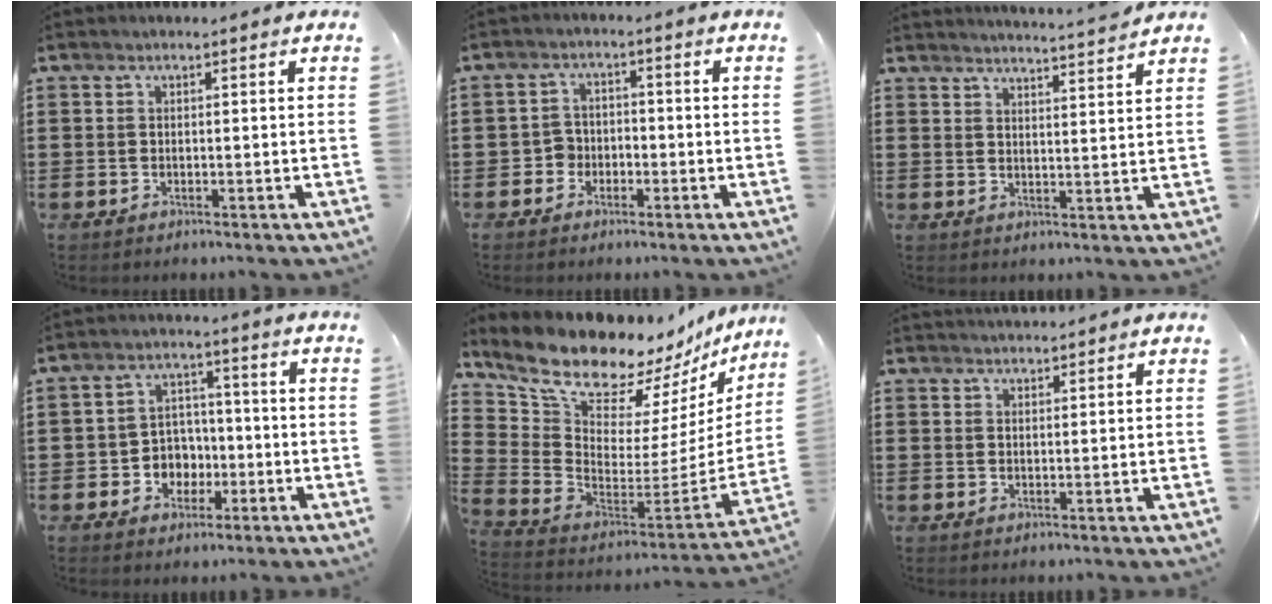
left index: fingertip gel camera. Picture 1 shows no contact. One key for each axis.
{"total": 2.9, "fx": -1.8, "fy": 2.2, "fz": 0.6, "tx": -0.021, "ty": 0.006, "tz": -0.040}
{"total": 3.5, "fx": 3.4, "fy": -0.8, "fz": 0.4, "tx": -0.020, "ty": -0.021, "tz": 0.060}
{"total": 5.1, "fx": -1.7, "fy": 4.6, "fz": 1.4, "tx": -0.039, "ty": 0.013, "tz": -0.032}
{"total": 12.5, "fx": 10.8, "fy": 4.4, "fz": 4.5, "tx": -0.130, "ty": -0.090, "tz": 0.193}
{"total": 1.6, "fx": 1.6, "fy": 0.2, "fz": 0.0, "tx": -0.004, "ty": 0.000, "tz": 0.032}